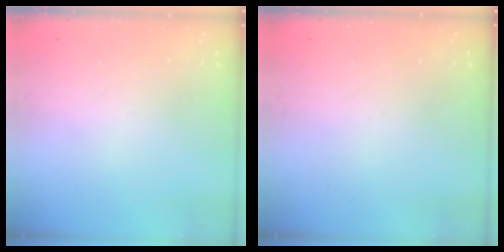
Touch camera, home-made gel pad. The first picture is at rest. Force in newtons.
{"total": 0.0}